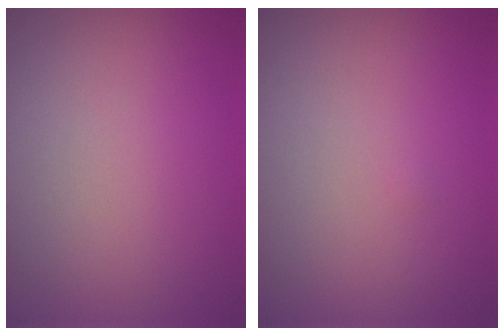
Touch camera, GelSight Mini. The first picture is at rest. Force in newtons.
{"total": 0.0}